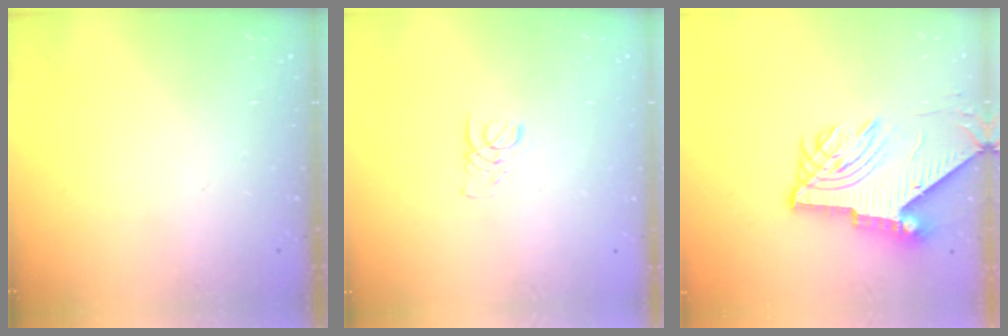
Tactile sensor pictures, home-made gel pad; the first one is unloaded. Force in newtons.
{"total": 1.6, "press": 1.6, "slide": 0.1}
{"total": 10.9, "press": 10.8, "slide": 1.2}